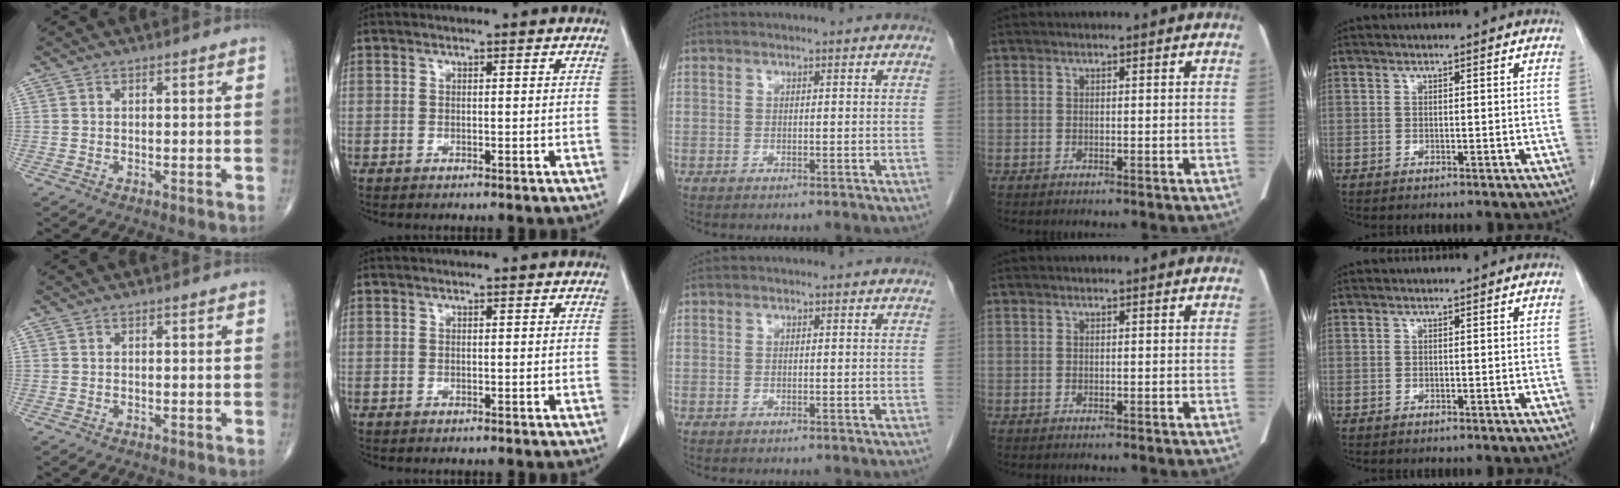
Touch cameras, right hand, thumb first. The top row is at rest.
{}